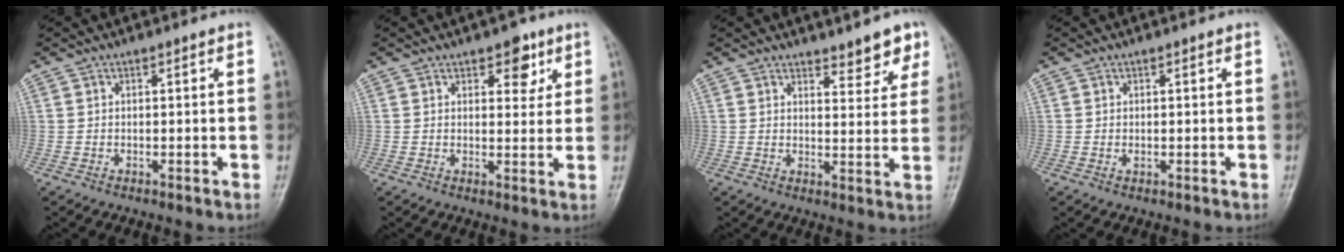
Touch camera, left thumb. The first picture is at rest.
{"total": 5.3, "force": [2.9, 3.0, 3.3], "torque": [-0.014, -0.013, 0.036]}
{"total": 5.6, "force": [4.4, 2.3, 2.7], "torque": [-0.006, -0.030, 0.058]}
{"total": 1.0, "force": [0.2, 0.5, 0.8], "torque": [-0.012, 0.000, 0.006]}